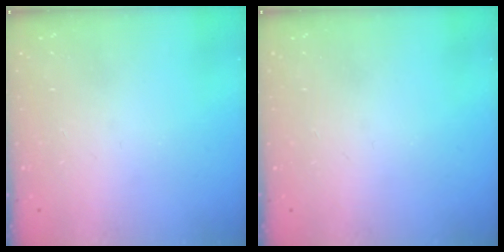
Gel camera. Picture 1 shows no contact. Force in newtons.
{"total": 0.0}